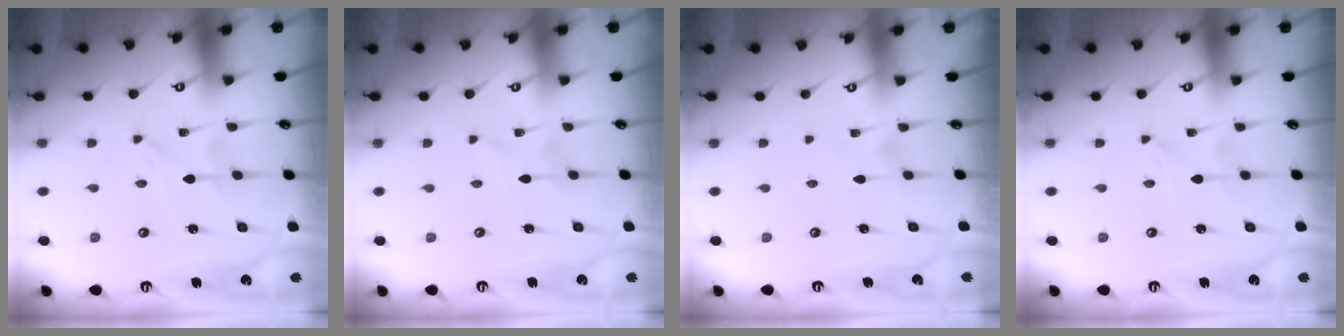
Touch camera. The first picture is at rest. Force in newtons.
{"total": 1.0, "press": 1.0, "slide": 0.1}
{"total": 2.4, "press": 2.4, "slide": 0.2}
{"total": 0.0}